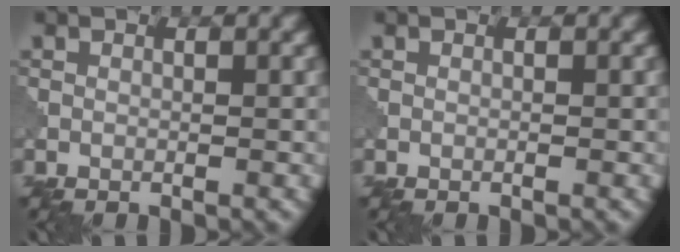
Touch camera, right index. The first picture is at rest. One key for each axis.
{"total": 0.0}